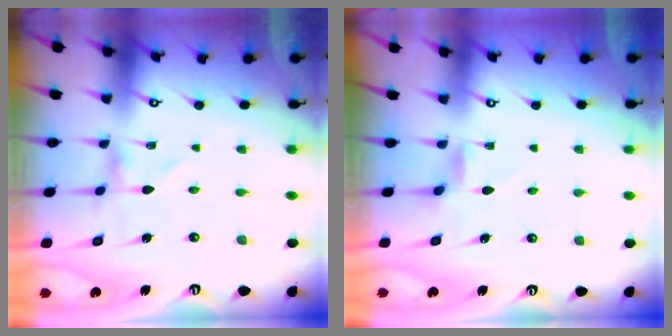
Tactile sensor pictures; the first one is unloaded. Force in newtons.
{"total": 3.7, "press": 3.6, "slide": 0.6}